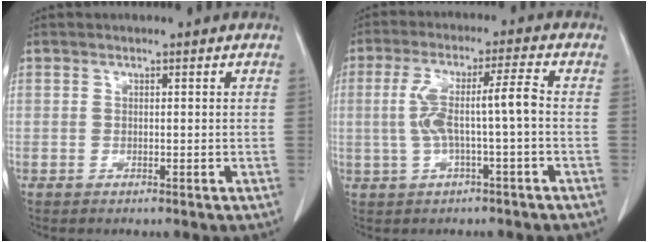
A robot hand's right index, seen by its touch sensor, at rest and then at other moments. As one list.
[{"total": 7.7, "force": [-0.5, 0.3, 7.7], "torque": [-0.157, 0.023, -0.008]}]